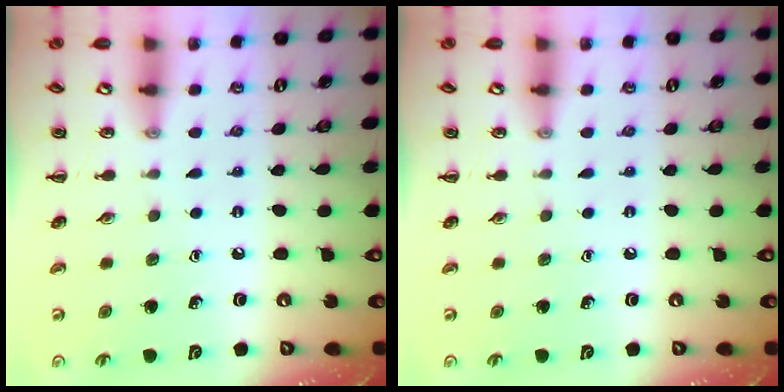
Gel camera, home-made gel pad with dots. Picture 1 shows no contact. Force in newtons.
{"total": 0.0}